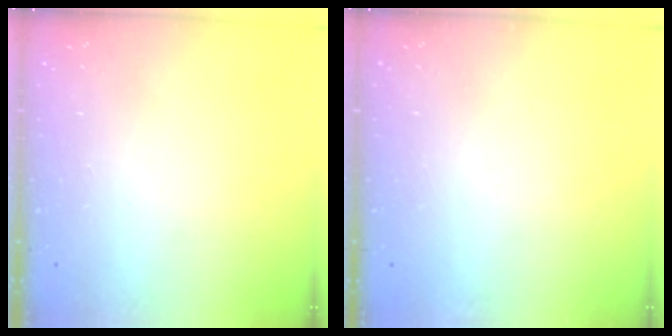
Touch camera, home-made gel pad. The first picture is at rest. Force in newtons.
{"total": 1.5, "press": 1.5, "slide": 0.1}